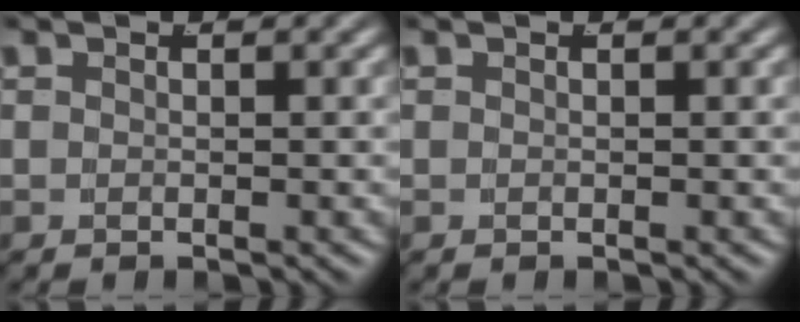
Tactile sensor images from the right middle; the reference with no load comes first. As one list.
[{"total": 0.0}]